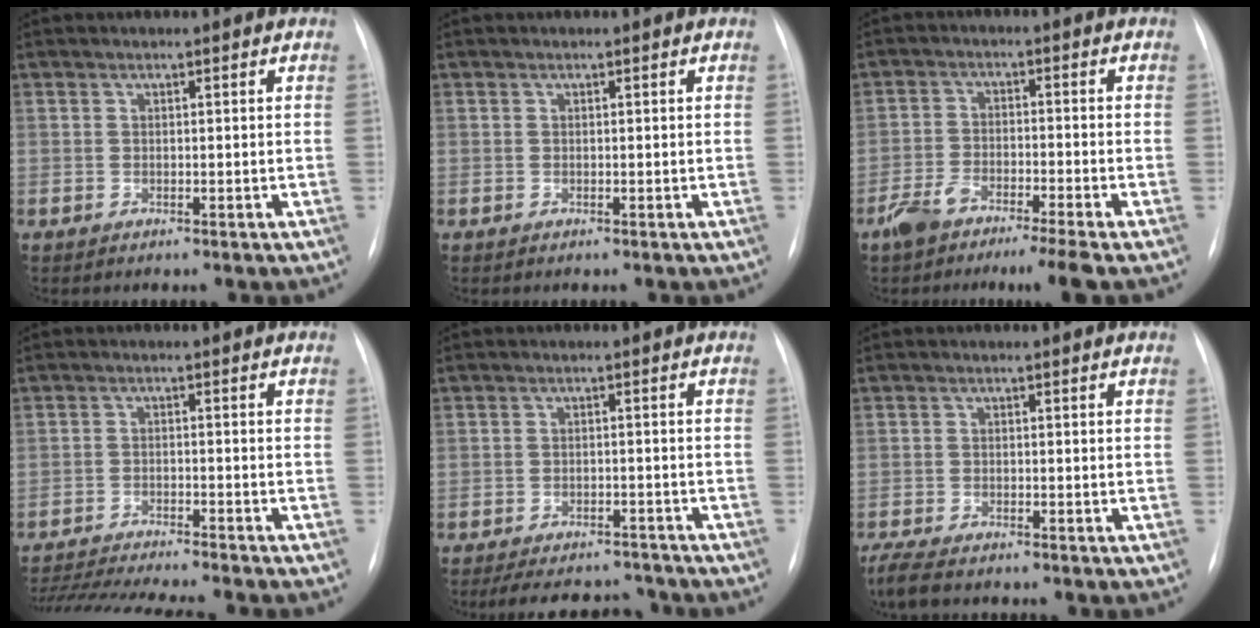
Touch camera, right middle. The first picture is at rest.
{"total": 0.0}
{"total": 7.2, "force": [-5.2, 0.5, 4.9], "torque": [-0.095, -0.011, -0.095]}
{"total": 14.7, "force": [-13.3, 0.2, 6.2], "torque": [-0.101, -0.017, -0.200]}
{"total": 10.3, "force": [-9.3, 3.3, 2.8], "torque": [-0.045, 0.010, -0.122]}
{"total": 5.1, "force": [-4.1, 1.4, 2.7], "torque": [-0.053, -0.014, -0.065]}